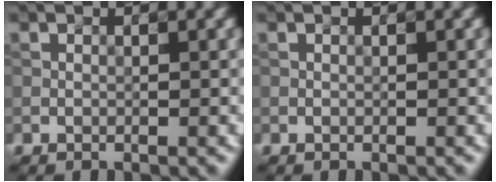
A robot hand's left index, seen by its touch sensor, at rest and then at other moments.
{"total": 0.0}